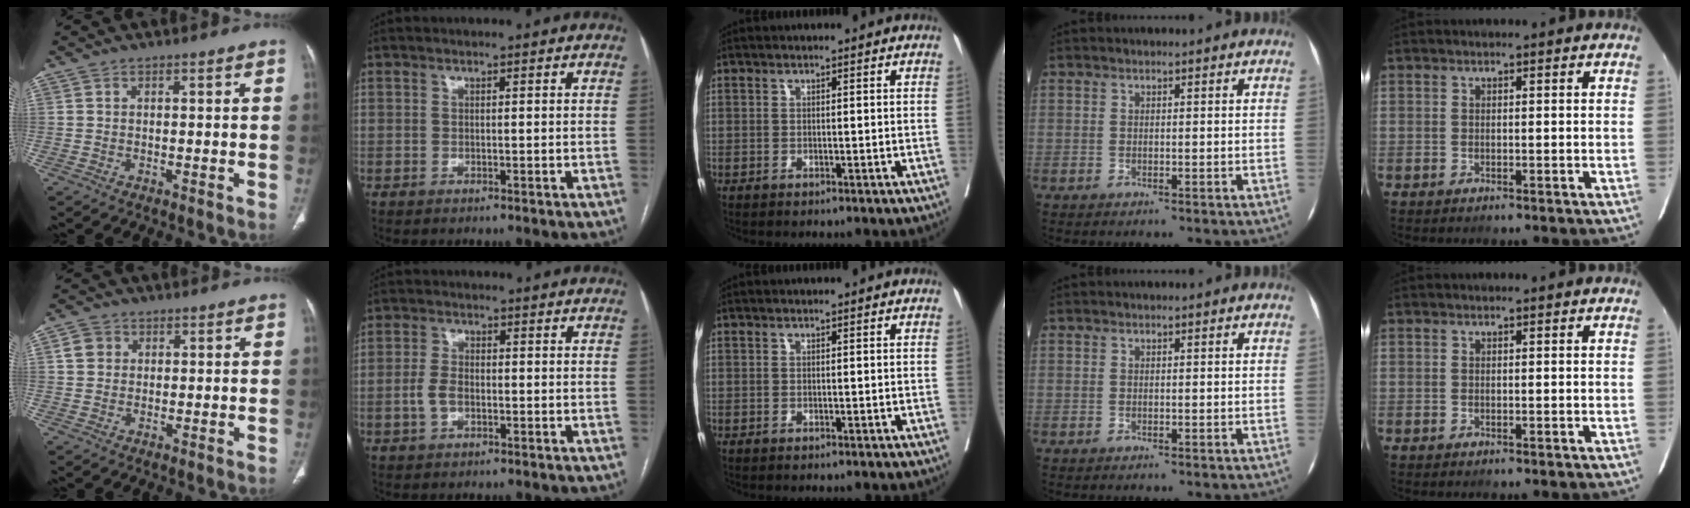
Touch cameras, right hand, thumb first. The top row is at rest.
{"thumb": {"total": 3.4, "force": [0.9, 3.0, 1.3], "torque": [-0.008, 0.004, 0.014]}, "index": {"total": 3.5, "force": [-0.9, 2.0, 2.8], "torque": [-0.064, 0.008, -0.016]}}